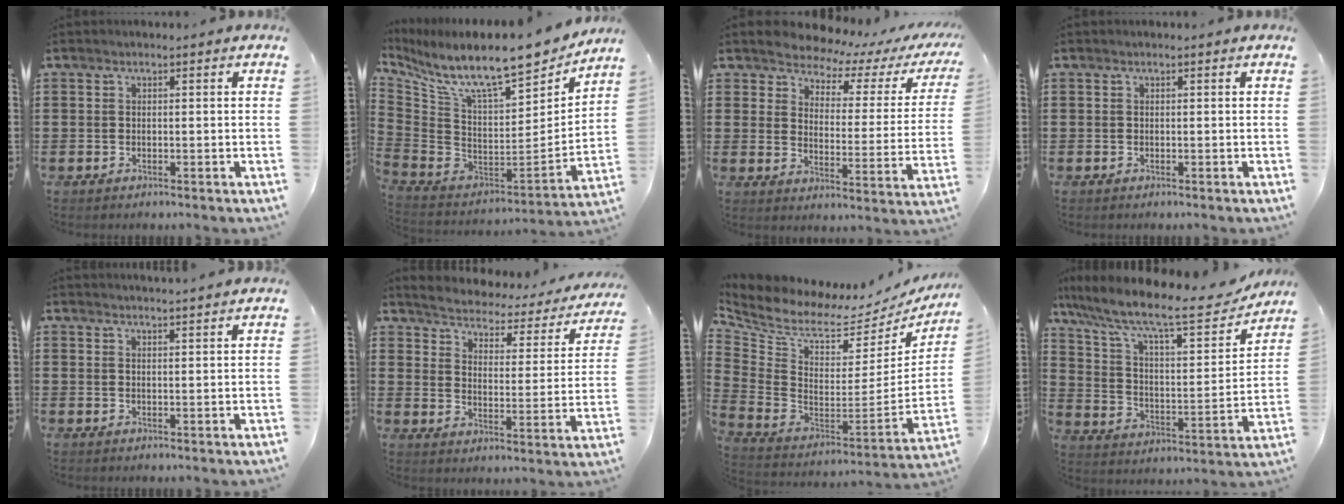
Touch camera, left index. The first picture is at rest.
{"total": 12.4, "force": [9.4, 2.5, 7.7], "torque": [-0.163, -0.072, 0.158]}
{"total": 3.9, "force": [3.7, 1.1, 0.5], "torque": [-0.040, -0.030, 0.057]}
{"total": 0.0}
{"total": 2.0, "force": [1.9, -0.4, 0.0], "torque": [-0.004, -0.004, 0.038]}
{"total": 2.3, "force": [2.2, 0.2, 0.4], "torque": [-0.028, -0.027, 0.025]}
{"total": 6.7, "force": [4.7, 3.2, 3.5], "torque": [-0.099, -0.048, 0.076]}
{"total": 12.9, "force": [10.2, 2.3, 7.6], "torque": [-0.169, -0.060, 0.168]}